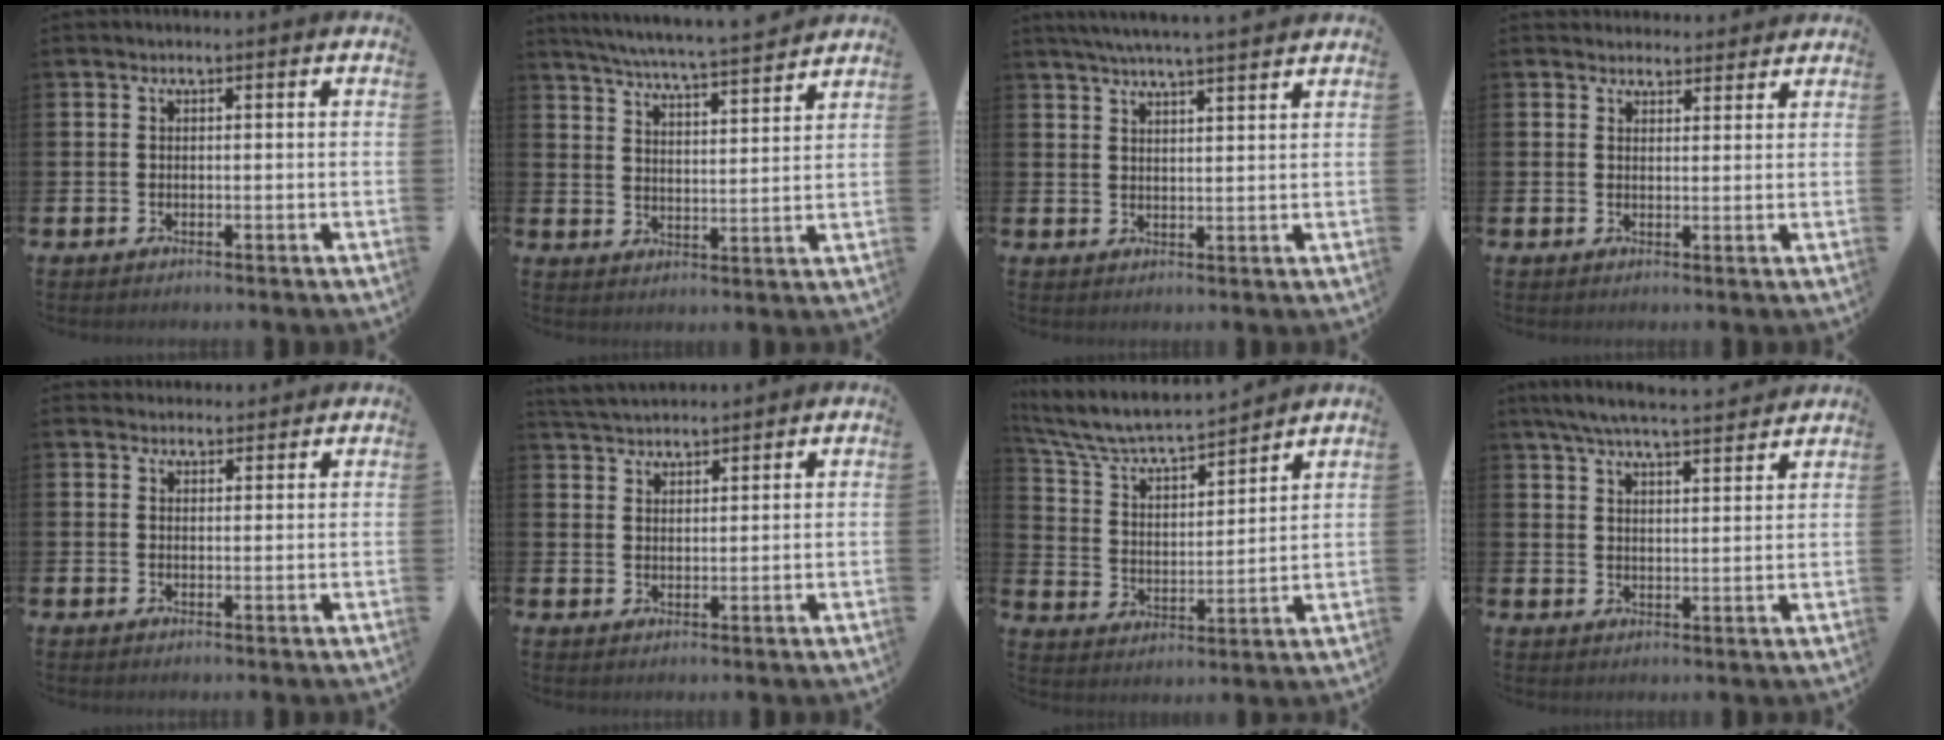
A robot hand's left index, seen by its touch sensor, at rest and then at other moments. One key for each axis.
{"total": 6.0, "fx": 5.8, "fy": -0.4, "fz": 1.5, "tx": -0.046, "ty": -0.049, "tz": 0.098}
{"total": 4.8, "fx": 4.5, "fy": -0.5, "fz": 1.5, "tx": -0.041, "ty": -0.016, "tz": 0.081}
{"total": 3.0, "fx": 2.8, "fy": 1.0, "fz": -0.3, "tx": 0.011, "ty": -0.015, "tz": 0.050}
{"total": 2.3, "fx": 2.2, "fy": 0.7, "fz": -0.2, "tx": 0.010, "ty": -0.010, "tz": 0.038}
{"total": 3.6, "fx": 3.5, "fy": 0.5, "fz": 0.1, "tx": -0.016, "ty": -0.011, "tz": 0.066}
{"total": 7.9, "fx": 7.4, "fy": 1.4, "fz": 2.5, "tx": -0.086, "ty": -0.055, "tz": 0.127}
{"total": 6.4, "fx": 6.1, "fy": 0.4, "fz": 1.9, "tx": -0.050, "ty": -0.035, "tz": 0.109}